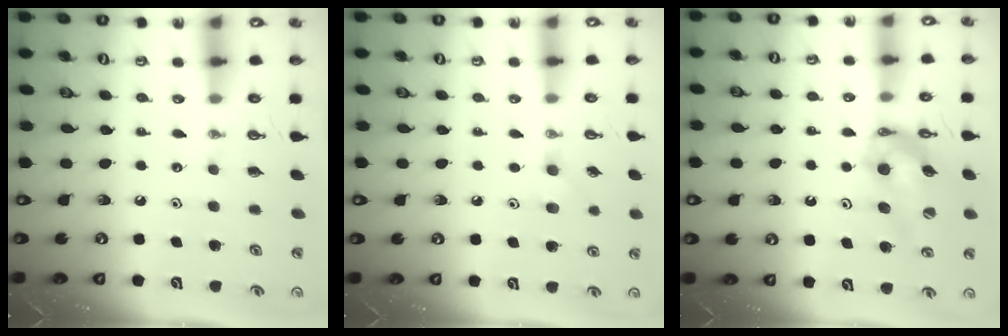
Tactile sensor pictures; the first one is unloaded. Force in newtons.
{"total": 4.3, "press": 4.2, "slide": 0.8}
{"total": 10.8, "press": 10.7, "slide": 1.5}